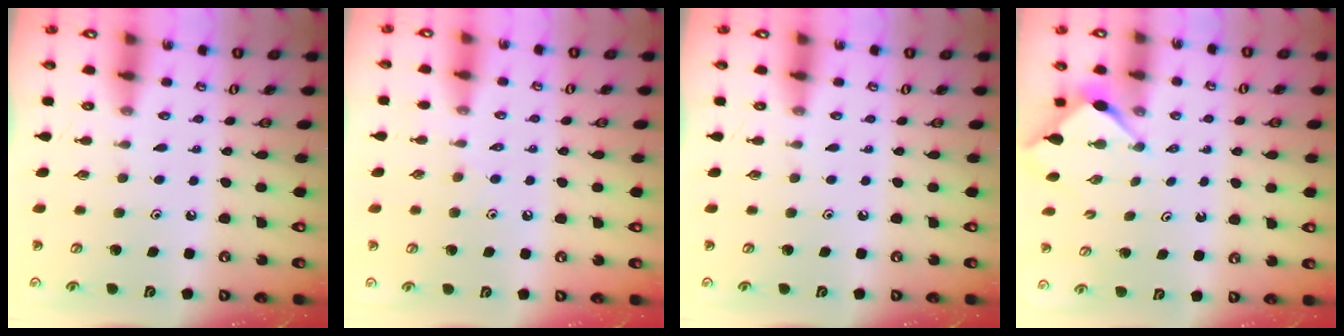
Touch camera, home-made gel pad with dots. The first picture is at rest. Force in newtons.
{"total": 4.1, "press": 4.1, "slide": 0.6}
{"total": 0.0}
{"total": 2.8, "press": 2.8, "slide": 0.3}